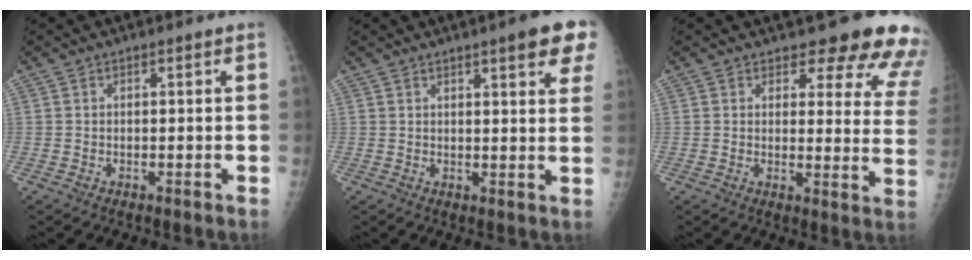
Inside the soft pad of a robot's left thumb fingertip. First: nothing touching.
{"total": 8.6, "force": [5.0, 1.5, 6.8], "torque": [-0.064, -0.015, 0.055]}
{"total": 15.6, "force": [13.4, 5.0, 6.2], "torque": [-0.022, -0.095, 0.131]}